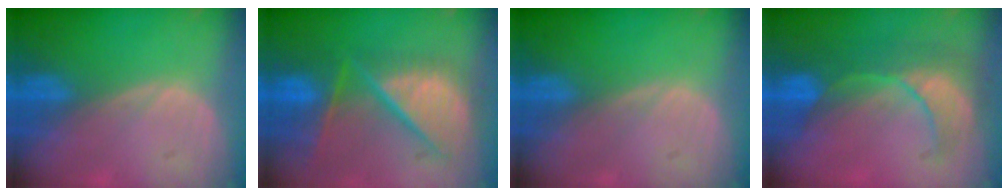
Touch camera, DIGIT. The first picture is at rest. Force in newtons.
{"total": 12.4, "press": 10.1, "slide": 7.1}
{"total": 0.0}
{"total": 8.1, "press": 8.1, "slide": 0.9}